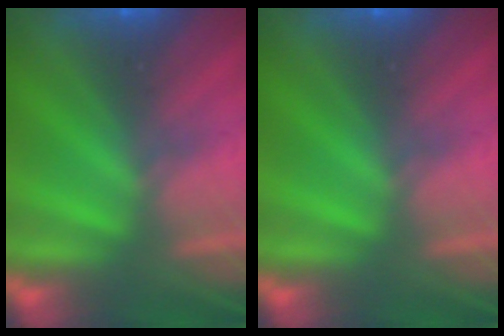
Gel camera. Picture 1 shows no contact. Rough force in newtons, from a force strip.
{"total": 0.0}